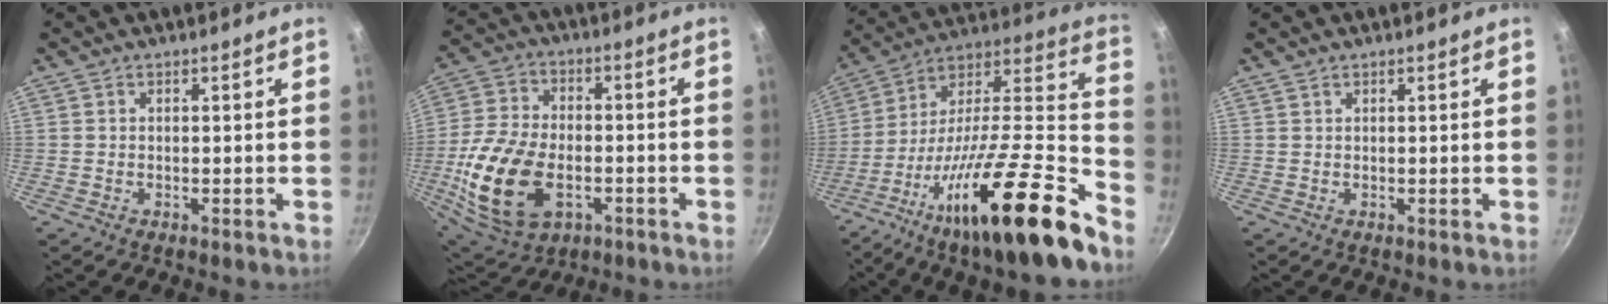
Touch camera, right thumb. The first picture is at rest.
{"total": 18.6, "force": [-4.8, 11.3, 13.9], "torque": [-0.276, 0.014, -0.082]}
{"total": 29.8, "force": [-17.3, 6.4, 23.5], "torque": [-0.303, 0.084, -0.296]}
{"total": 0.5, "force": [0.5, 0.1, 0.1], "torque": [-0.001, -0.004, 0.011]}